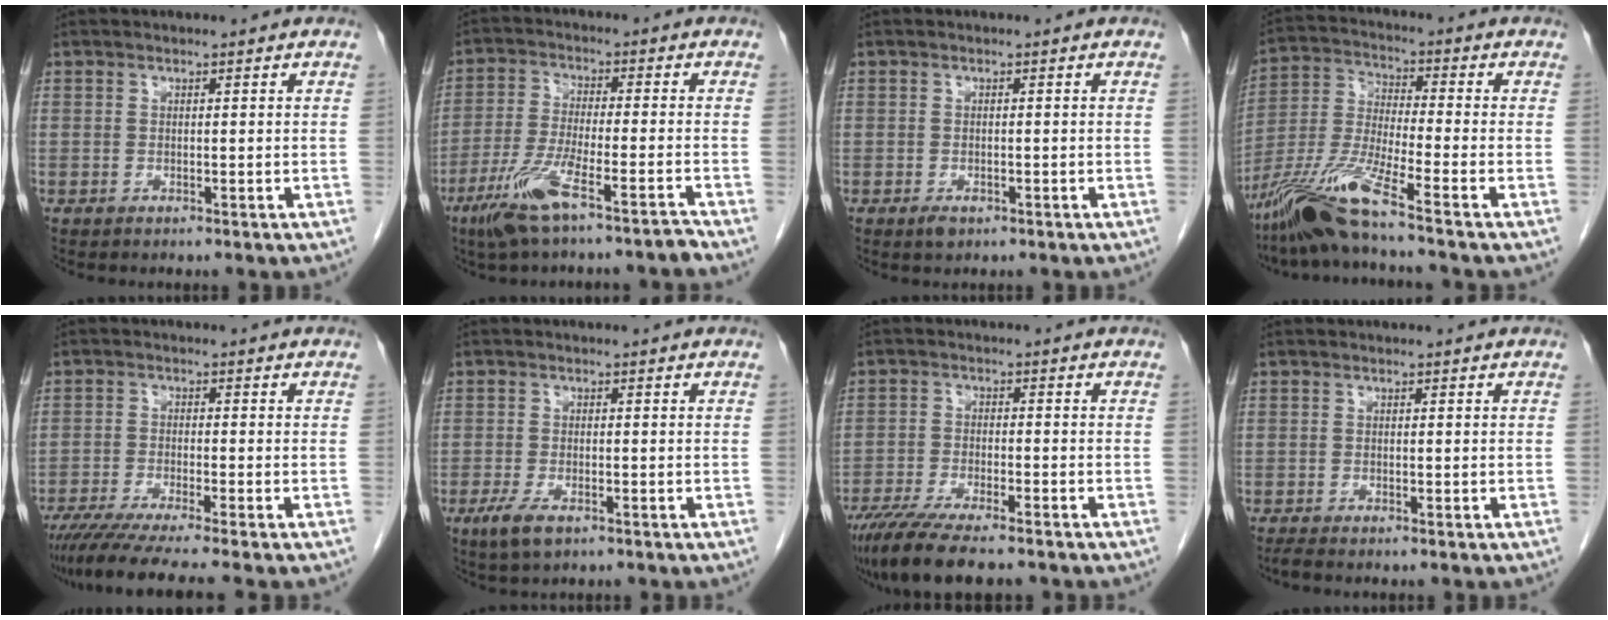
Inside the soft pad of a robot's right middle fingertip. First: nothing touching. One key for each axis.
{"total": 9.2, "fx": -6.4, "fy": 0.3, "fz": 6.7, "tx": -0.132, "ty": -0.015, "tz": -0.120}
{"total": 1.5, "fx": -0.8, "fy": 0.7, "fz": 1.0, "tx": -0.017, "ty": 0.000, "tz": -0.009}
{"total": 10.8, "fx": -7.9, "fy": -1.0, "fz": 7.3, "tx": -0.160, "ty": -0.024, "tz": -0.157}
{"total": 9.5, "fx": -7.9, "fy": -1.2, "fz": 5.1, "tx": -0.068, "ty": -0.030, "tz": -0.127}
{"total": 3.9, "fx": -2.1, "fy": 1.5, "fz": 3.0, "tx": -0.068, "ty": -0.006, "tz": -0.035}
{"total": 12.0, "fx": -9.7, "fy": 2.0, "fz": 6.8, "tx": -0.112, "ty": -0.026, "tz": -0.155}
{"total": 1.0, "fx": -0.8, "fy": -0.2, "fz": 0.5, "tx": -0.019, "ty": -0.006, "tz": -0.017}